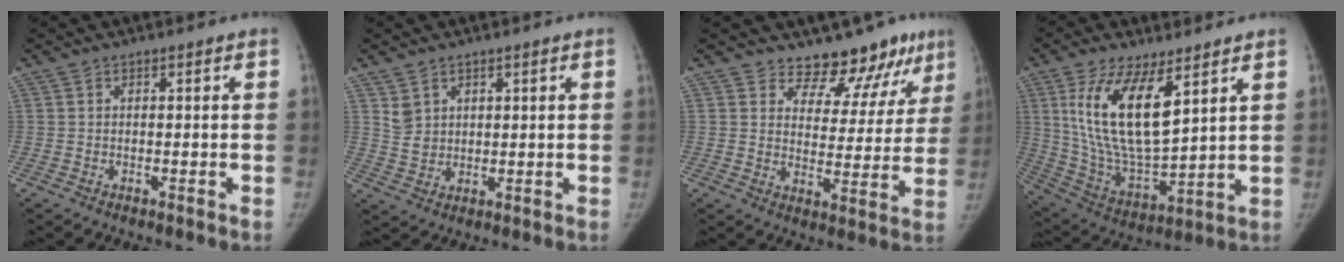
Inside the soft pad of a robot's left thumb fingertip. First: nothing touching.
{"total": 4.0, "force": [2.3, 3.0, 1.4], "torque": [-0.011, -0.015, 0.054]}
{"total": 12.2, "force": [9.9, 6.1, 3.5], "torque": [0.006, -0.072, 0.124]}
{"total": 18.1, "force": [7.3, 7.3, 14.8], "torque": [-0.269, -0.035, 0.152]}